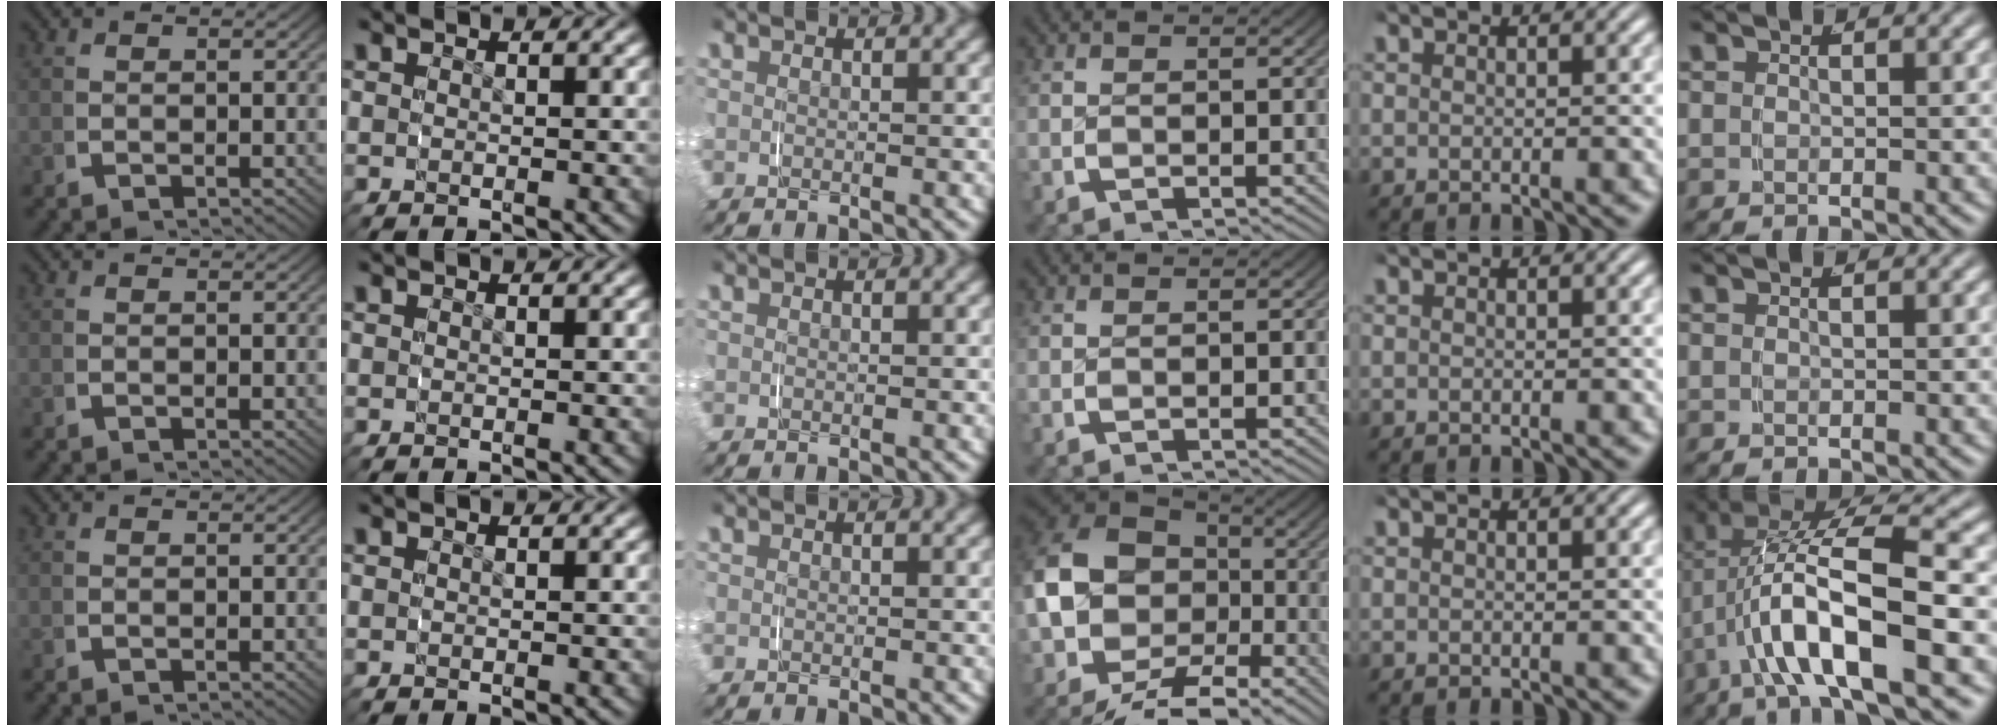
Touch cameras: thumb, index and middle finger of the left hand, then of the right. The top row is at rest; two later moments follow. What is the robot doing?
{"motion": "grasp_and_lifting", "object": "shorts"}